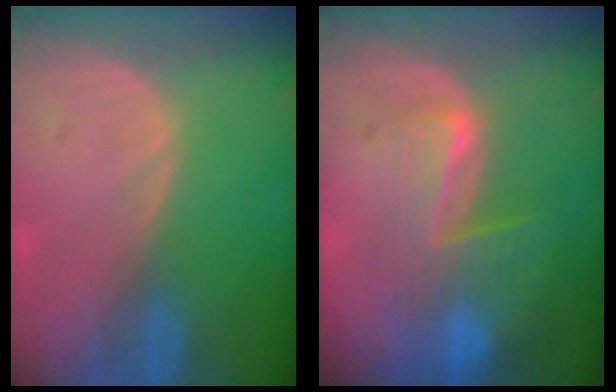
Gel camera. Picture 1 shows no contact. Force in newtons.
{"total": 6.9, "press": 6.7, "slide": 1.8}